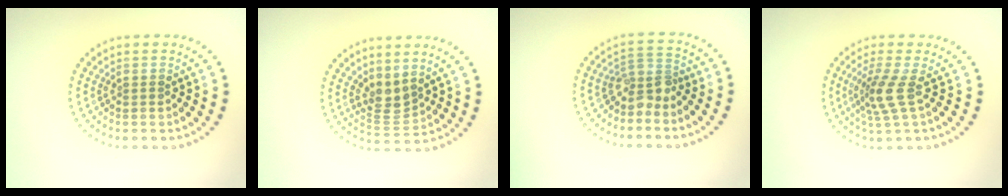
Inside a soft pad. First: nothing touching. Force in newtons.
{"total": 2.3, "press": 1.9, "slide": 1.4}
{"total": 2.6, "press": 1.8, "slide": 1.8}
{"total": 2.8, "press": 2.0, "slide": 2.0}